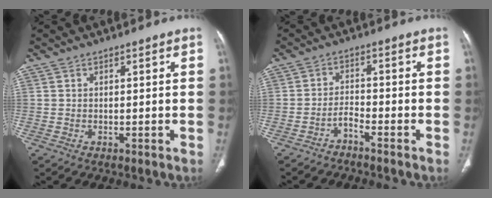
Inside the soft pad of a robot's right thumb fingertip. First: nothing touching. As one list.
[{"total": 2.4, "force": [-2.2, 0.3, 0.9], "torque": [-0.015, 0.021, -0.043]}]